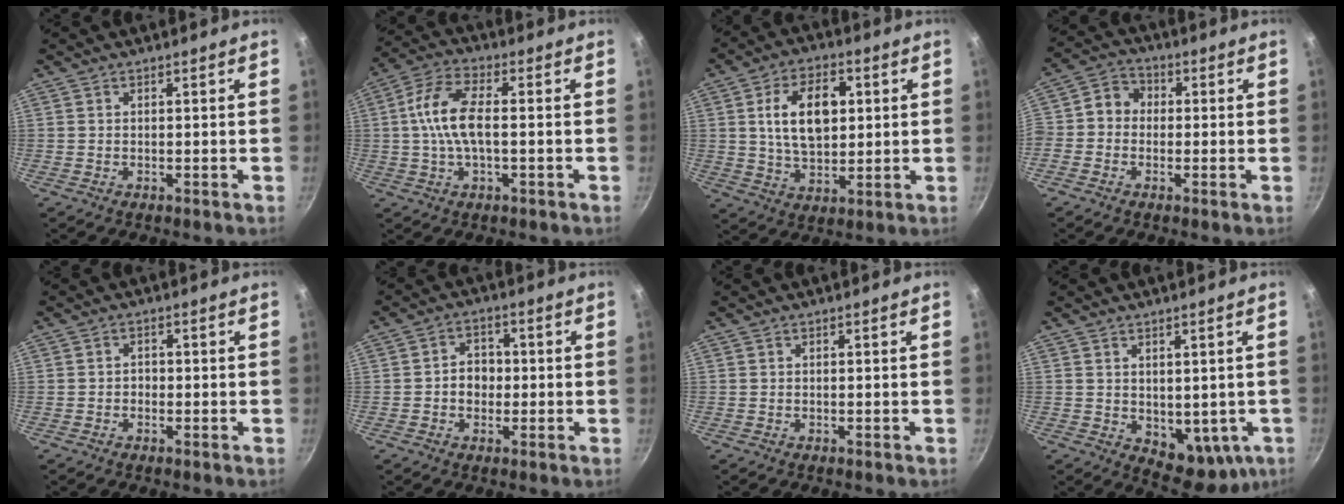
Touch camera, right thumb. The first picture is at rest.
{"total": 10.2, "force": [-0.1, 4.8, 9.0], "torque": [-0.178, 0.024, -0.015]}
{"total": 13.0, "force": [2.5, 8.2, 9.9], "torque": [-0.141, -0.002, 0.042]}
{"total": 6.0, "force": [-0.5, 5.3, 2.8], "torque": [-0.024, 0.018, -0.032]}
{"total": 1.3, "force": [-0.5, 1.1, 0.4], "torque": [-0.002, 0.004, -0.010]}
{"total": 5.0, "force": [-0.6, 4.2, 2.7], "torque": [-0.011, 0.011, -0.013]}
{"total": 0.0}
{"total": 9.8, "force": [-0.6, 6.4, 7.4], "torque": [-0.071, -0.013, 0.013]}